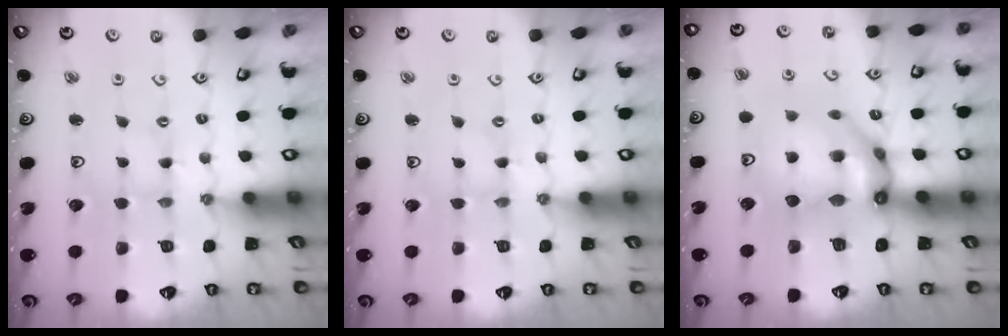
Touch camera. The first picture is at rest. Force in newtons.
{"total": 0.0}
{"total": 14.7, "press": 14.6, "slide": 1.6}